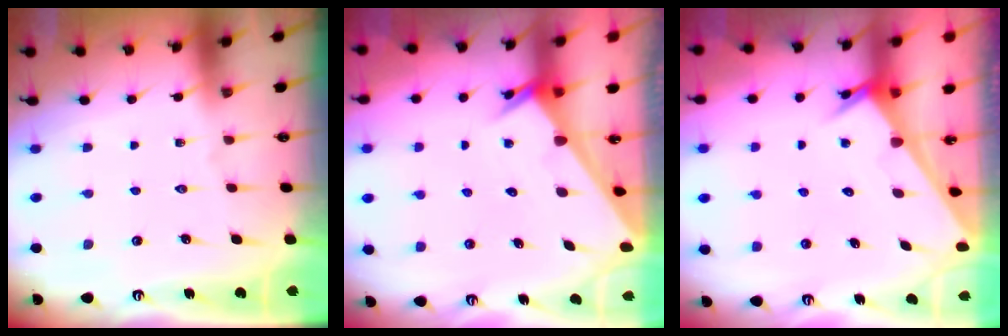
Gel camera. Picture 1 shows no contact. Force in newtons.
{"total": 1.9, "press": 1.9, "slide": 0.2}
{"total": 2.6, "press": 2.6, "slide": 0.1}